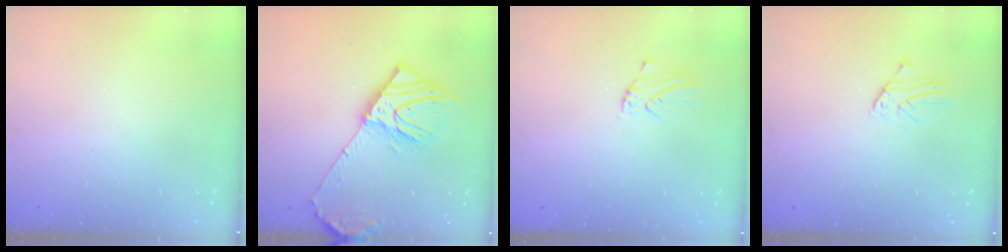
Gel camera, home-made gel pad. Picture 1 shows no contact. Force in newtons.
{"total": 14.1, "press": 13.9, "slide": 2.6}
{"total": 0.8, "press": 0.8, "slide": 0.2}
{"total": 1.1, "press": 1.1, "slide": 0.1}